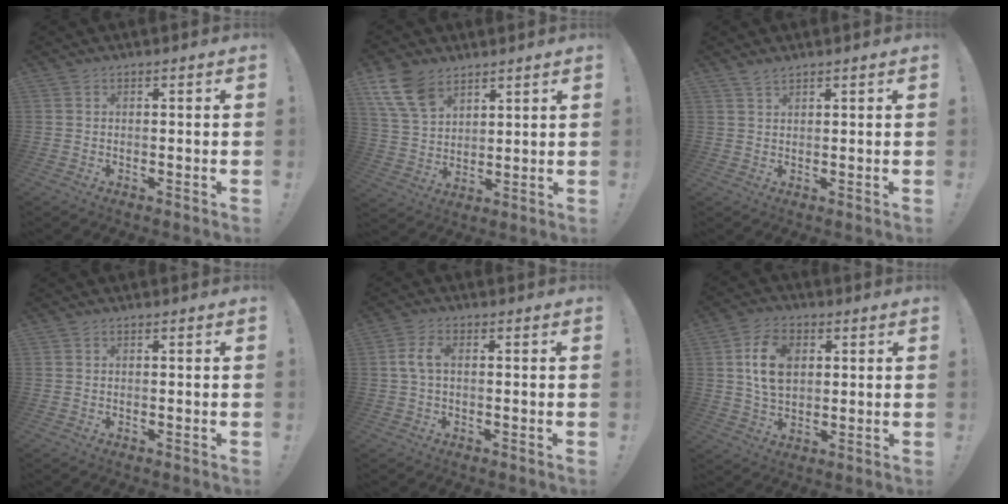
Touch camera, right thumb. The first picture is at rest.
{"total": 12.8, "force": [8.0, 7.9, 6.2], "torque": [-0.130, -0.035, 0.158]}
{"total": 2.1, "force": [1.8, 0.5, 1.0], "torque": [-0.020, -0.008, 0.034]}
{"total": 0.0}
{"total": 4.7, "force": [0.2, 2.5, 4.0], "torque": [-0.082, 0.014, 0.005]}
{"total": 11.5, "force": [3.0, 8.0, 7.8], "torque": [-0.130, 0.002, 0.053]}